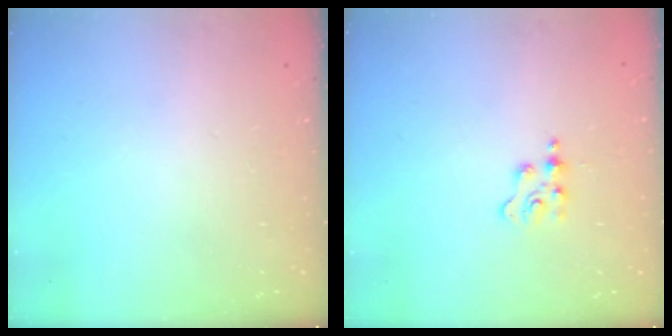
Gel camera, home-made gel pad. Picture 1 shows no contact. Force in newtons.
{"total": 2.2, "press": 2.2, "slide": 0.4}